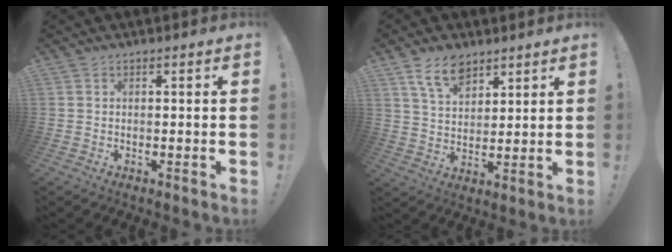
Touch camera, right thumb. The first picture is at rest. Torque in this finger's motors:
{"motor_torque": [-0.50, 0.59, 0.14, 0.00, 0.00]}